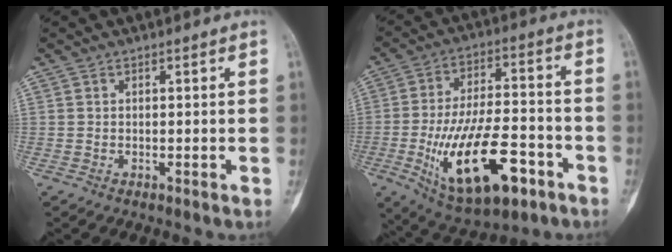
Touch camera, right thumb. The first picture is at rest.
{"total": 20.6, "force": [-7.7, 9.2, 16.8], "torque": [-0.276, 0.028, -0.112]}